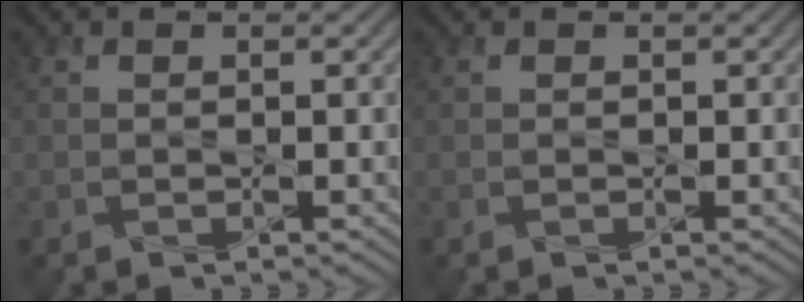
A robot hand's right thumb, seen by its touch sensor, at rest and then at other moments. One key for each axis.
{"total": 0.0}